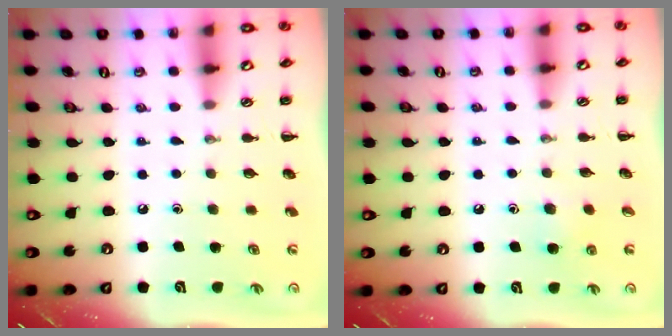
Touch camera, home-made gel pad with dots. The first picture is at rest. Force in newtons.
{"total": 3.8, "press": 3.4, "slide": 1.5}